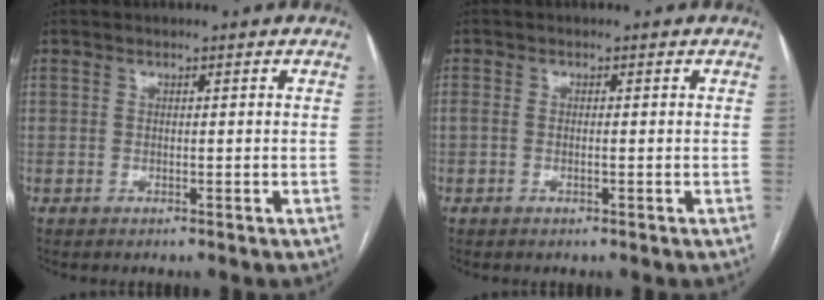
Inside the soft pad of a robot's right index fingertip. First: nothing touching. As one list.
[{"total": 1.2, "force": [-0.3, 0.4, 1.1], "torque": [-0.027, 0.006, -0.003]}]